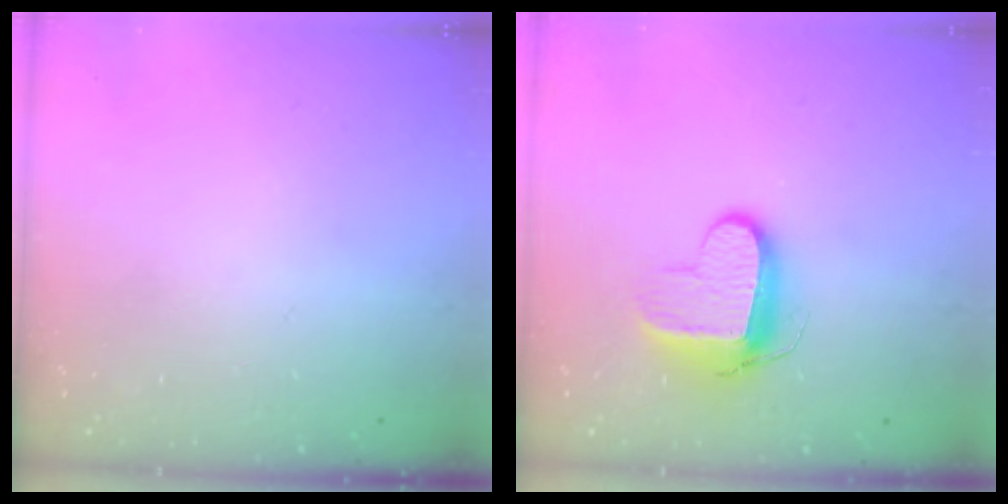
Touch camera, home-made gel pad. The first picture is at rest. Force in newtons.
{"total": 9.6, "press": 9.6, "slide": 0.9}